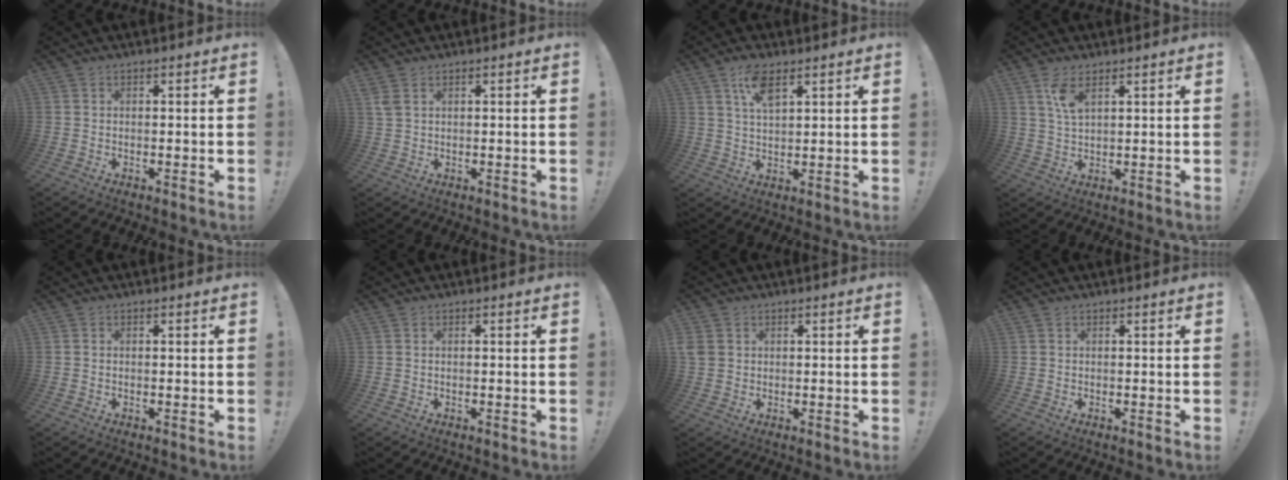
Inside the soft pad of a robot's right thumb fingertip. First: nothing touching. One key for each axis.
{"total": 2.4, "fx": 1.2, "fy": 1.1, "fz": 1.8, "tx": -0.032, "ty": -0.001, "tz": 0.022}
{"total": 7.6, "fx": 4.3, "fy": 2.7, "fz": 5.6, "tx": -0.108, "ty": -0.007, "tz": 0.077}
{"total": 5.6, "fx": 3.2, "fy": 1.9, "fz": 4.1, "tx": -0.074, "ty": -0.014, "tz": 0.057}
{"total": 0.0}
{"total": 0.0}
{"total": 3.2, "fx": 1.0, "fy": 2.7, "fz": 1.4, "tx": -0.036, "ty": -0.001, "tz": 0.021}
{"total": 0.0}